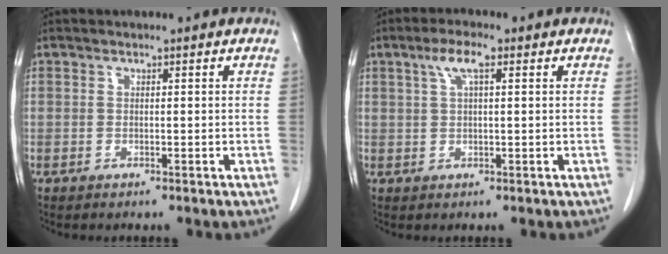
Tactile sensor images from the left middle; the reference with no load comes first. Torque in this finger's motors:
{"motor_torque": [0.87, -0.17, 0.03, 0.04]}